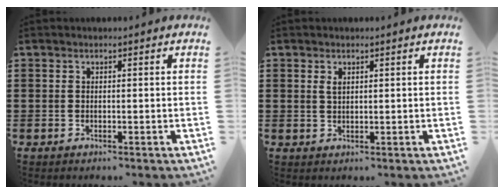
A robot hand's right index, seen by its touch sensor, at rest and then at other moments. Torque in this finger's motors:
{"motor_torque": [0.02, 0.00, 0.04, 0.04]}